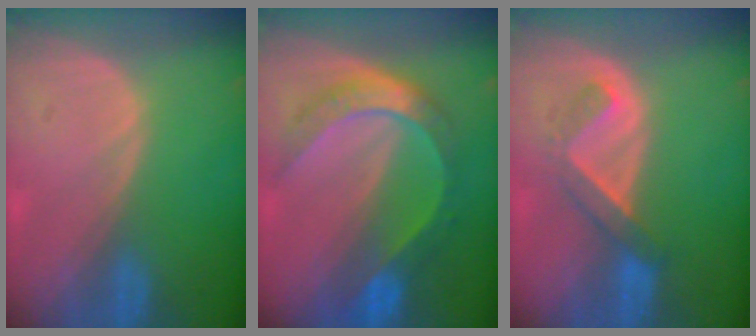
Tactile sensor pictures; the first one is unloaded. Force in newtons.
{"total": 8.3, "press": 8.2, "slide": 0.8}
{"total": 5.2, "press": 4.6, "slide": 2.4}